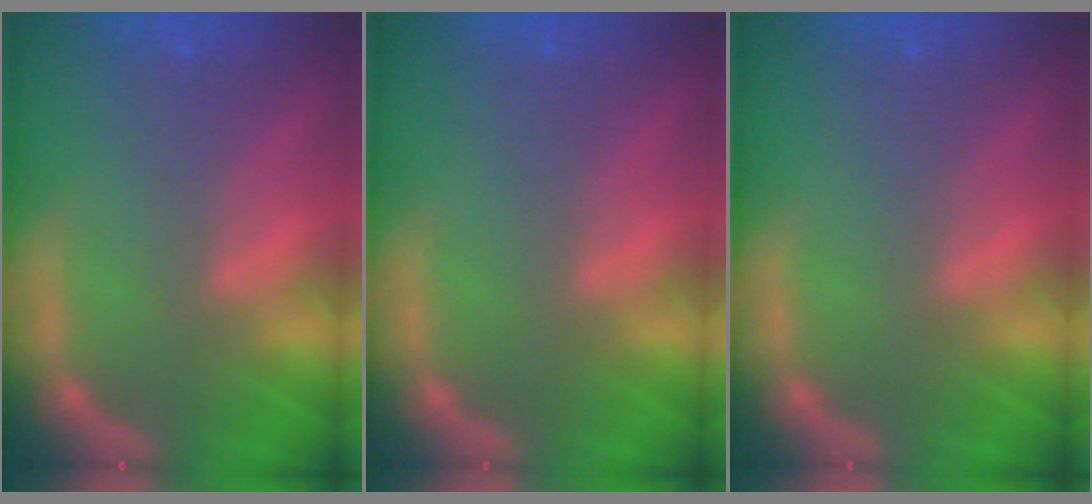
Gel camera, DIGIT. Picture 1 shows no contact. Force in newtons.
{"total": 0.0}
{"total": 0.0}